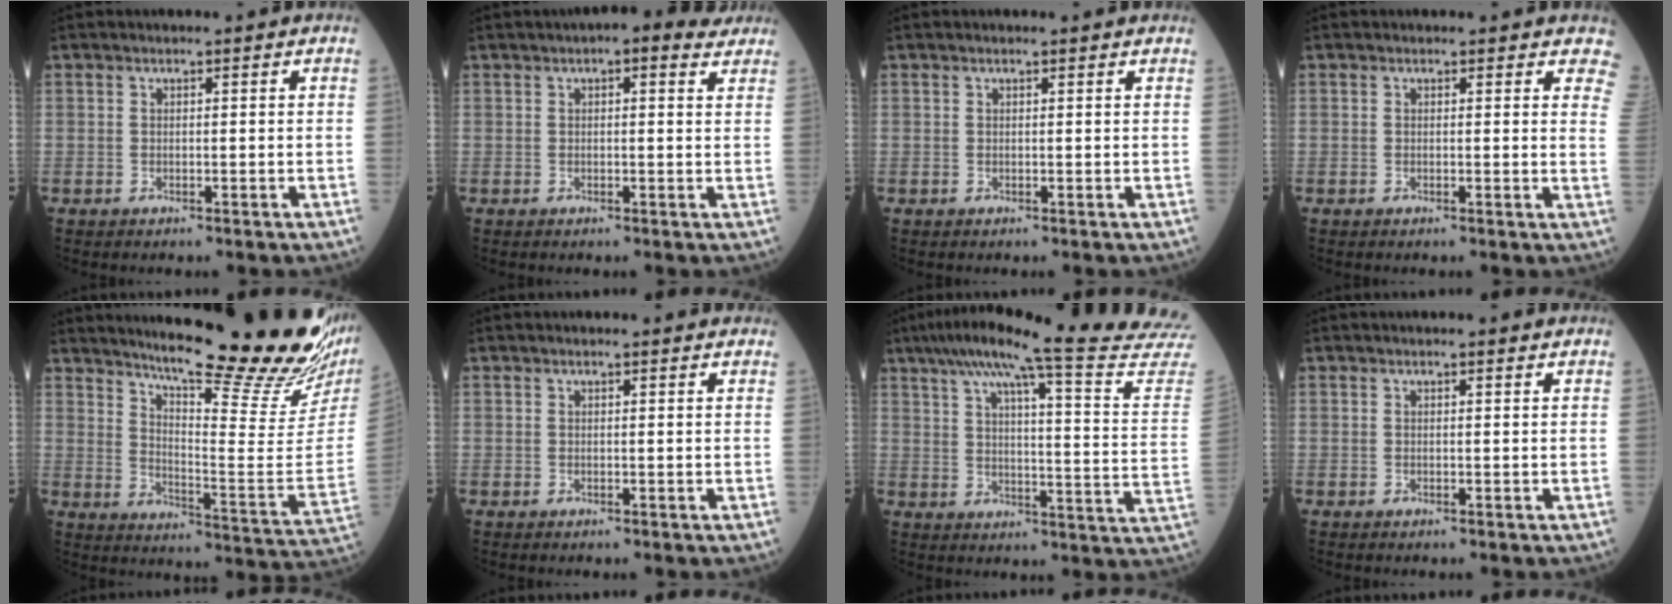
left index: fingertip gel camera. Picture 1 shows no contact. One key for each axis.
{"total": 5.9, "fx": 4.3, "fy": 1.8, "fz": 3.6, "tx": -0.046, "ty": 0.026, "tz": 0.047}
{"total": 2.0, "fx": 1.9, "fy": 0.2, "fz": 0.6, "tx": -0.012, "ty": 0.009, "tz": 0.018}
{"total": 6.6, "fx": 6.0, "fy": 2.2, "fz": 1.7, "tx": 0.010, "ty": -0.021, "tz": 0.038}
{"total": 25.7, "fx": 21.5, "fy": 0.7, "fz": 14.1, "tx": -0.220, "ty": -0.097, "tz": 0.282}
{"total": 3.0, "fx": 2.8, "fy": 0.5, "fz": 1.1, "tx": -0.017, "ty": 0.013, "tz": 0.025}
{"total": 28.8, "fx": 25.8, "fy": -1.5, "fz": 12.8, "tx": -0.196, "ty": -0.087, "tz": 0.318}
{"total": 1.6, "fx": 1.5, "fy": 0.3, "fz": 0.6, "tx": -0.012, "ty": 0.006, "tz": 0.016}